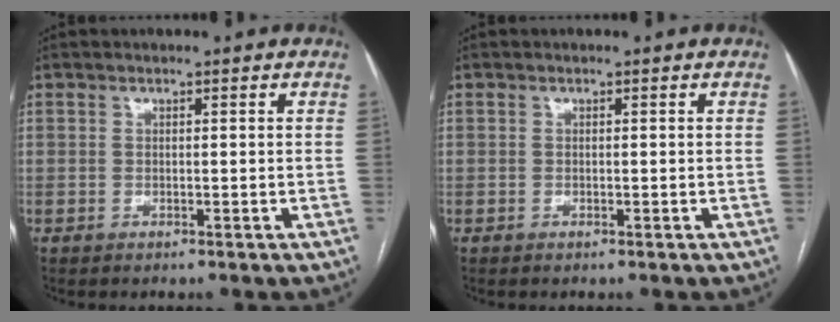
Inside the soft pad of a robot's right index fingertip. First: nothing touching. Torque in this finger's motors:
{"motor_torque": [0.00, 0.00, 0.04, 0.01]}